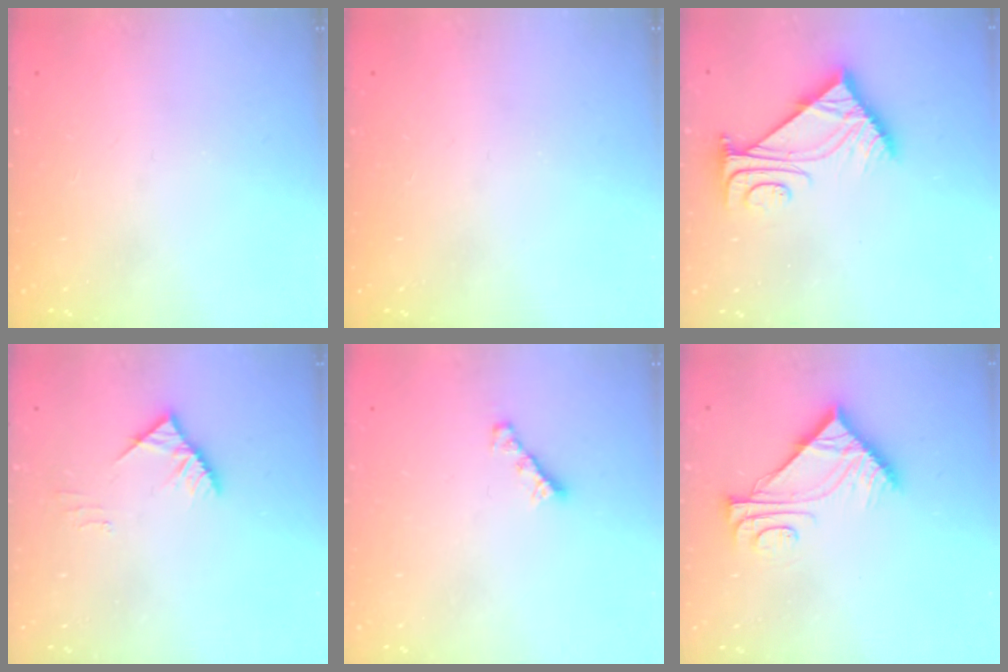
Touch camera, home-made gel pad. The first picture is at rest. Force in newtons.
{"total": 0.0}
{"total": 7.8, "press": 7.7, "slide": 0.9}
{"total": 4.9, "press": 4.8, "slide": 0.7}
{"total": 3.5, "press": 3.5, "slide": 0.3}
{"total": 9.8, "press": 9.8, "slide": 0.4}